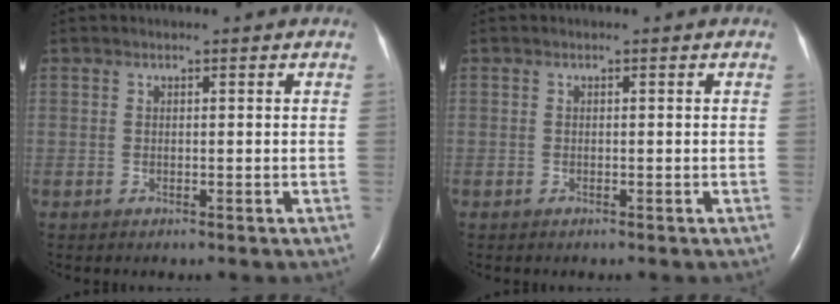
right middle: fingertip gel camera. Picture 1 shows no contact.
{"total": 0.0}